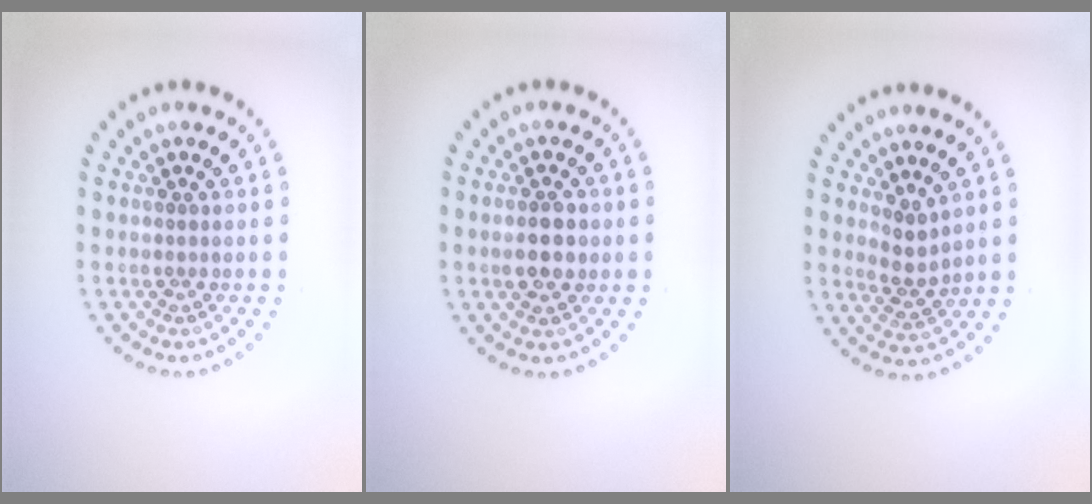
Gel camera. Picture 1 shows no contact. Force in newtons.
{"total": 2.9, "press": 2.9, "slide": 0.1}
{"total": 2.1, "press": 1.6, "slide": 1.4}